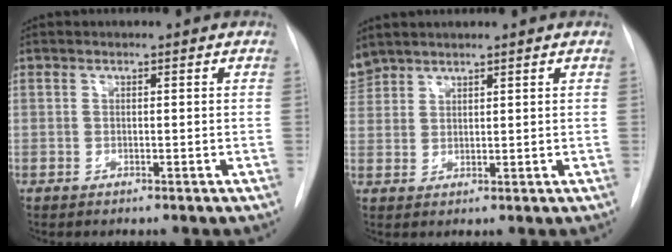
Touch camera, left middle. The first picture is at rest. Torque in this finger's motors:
{"motor_torque": [0.85, -1.16, 0.31, -0.01]}